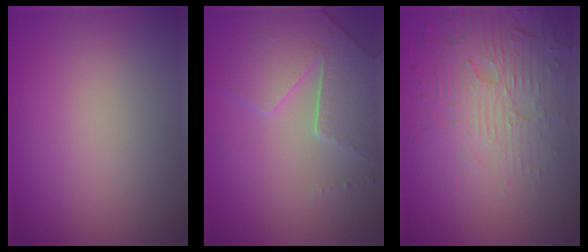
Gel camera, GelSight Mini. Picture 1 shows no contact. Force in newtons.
{"total": 4.3, "press": 4.2, "slide": 0.9}
{"total": 5.5, "press": 3.6, "slide": 4.1}